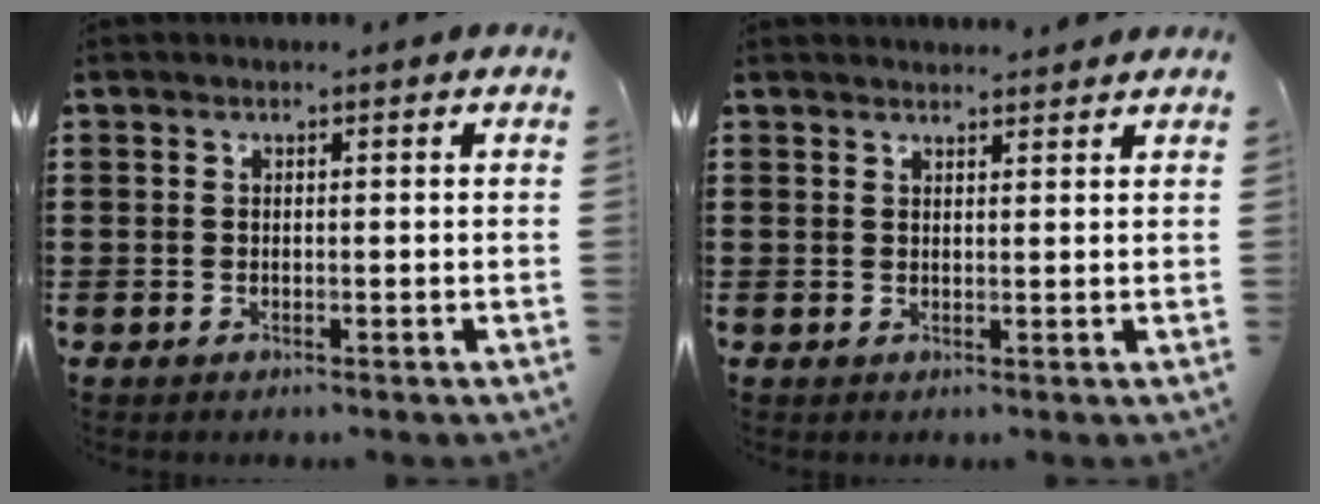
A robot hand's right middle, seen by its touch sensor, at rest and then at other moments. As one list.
[{"total": 1.7, "force": [1.7, 0.1, -0.1], "torque": [-0.004, 0.001, 0.034]}]